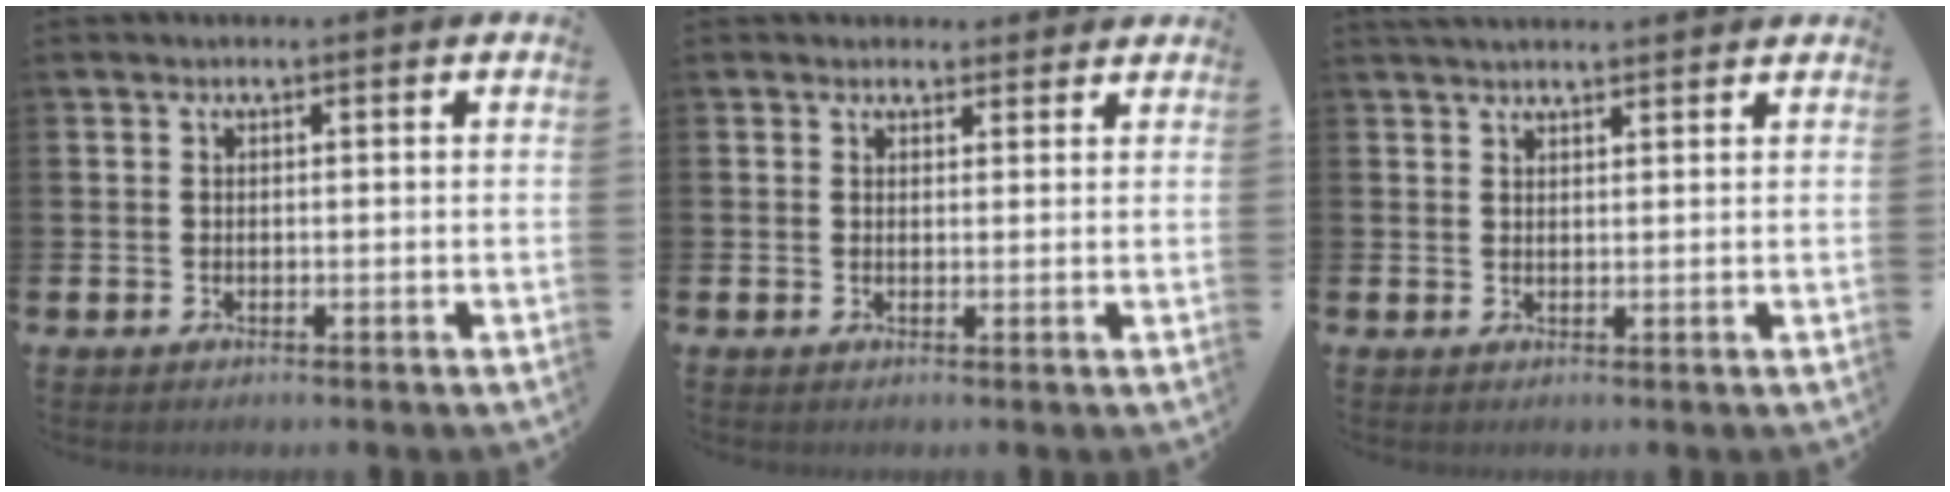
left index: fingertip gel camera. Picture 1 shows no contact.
{"total": 2.3, "force": [2.1, 1.0, -0.1], "torque": [0.011, -0.006, 0.037]}
{"total": 2.5, "force": [2.5, 0.3, 0.5], "torque": [-0.008, -0.007, 0.045]}